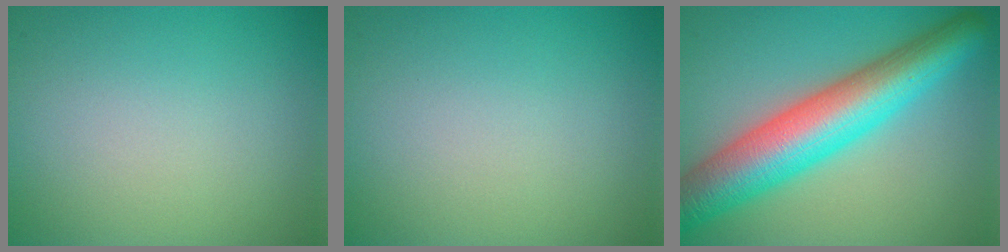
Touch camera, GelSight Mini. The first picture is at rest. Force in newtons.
{"total": 0.0}
{"total": 9.5, "press": 9.5, "slide": 0.2}